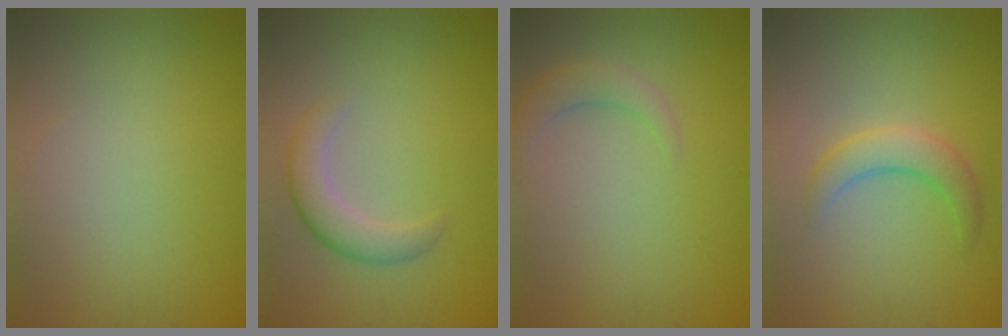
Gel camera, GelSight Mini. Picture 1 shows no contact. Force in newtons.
{"total": 3.0, "press": 3.0, "slide": 0.3}
{"total": 2.1, "press": 2.1, "slide": 0.2}
{"total": 3.0, "press": 3.0, "slide": 0.2}